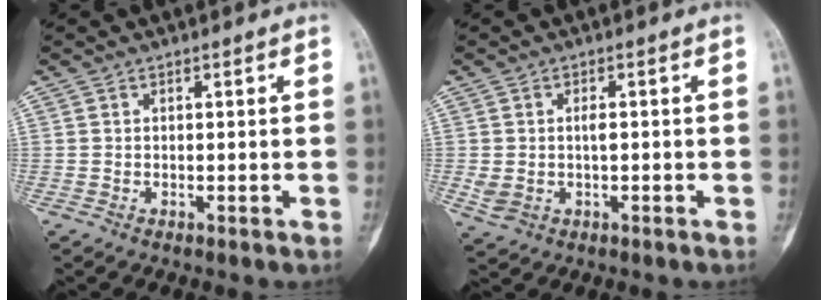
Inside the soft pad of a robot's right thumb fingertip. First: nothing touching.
{"total": 4.4, "force": [-0.4, 2.8, 3.3], "torque": [-0.068, 0.006, 0.001]}